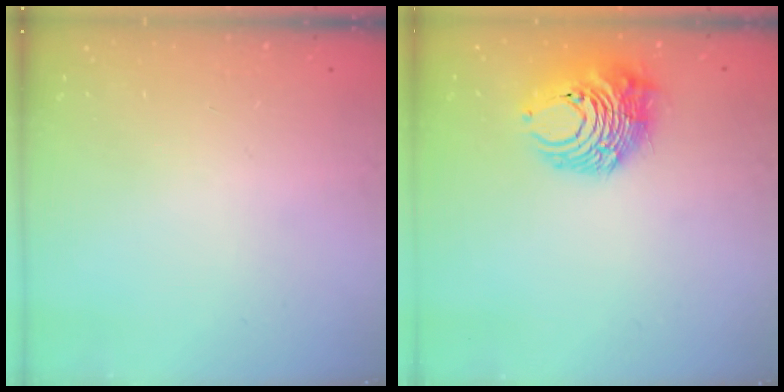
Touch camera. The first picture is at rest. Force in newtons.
{"total": 11.4, "press": 11.3, "slide": 0.6}